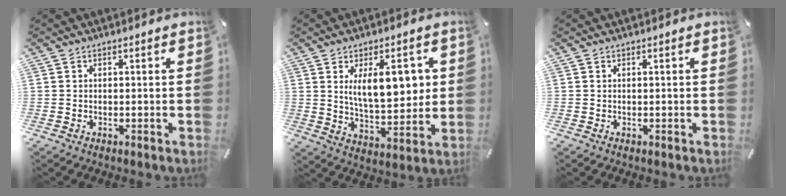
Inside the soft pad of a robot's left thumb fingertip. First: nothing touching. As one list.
[{"total": 12.8, "force": [3.7, 6.3, 10.5], "torque": [-0.151, -0.008, 0.060]}, {"total": 0.0}]